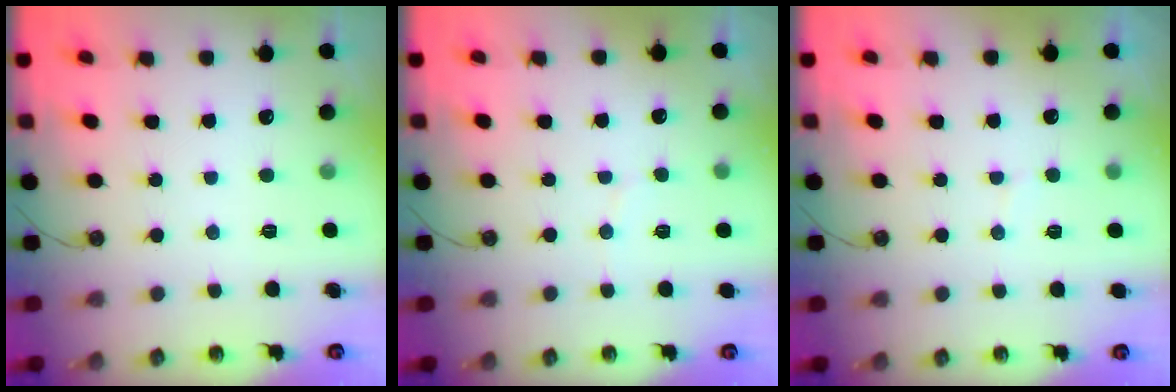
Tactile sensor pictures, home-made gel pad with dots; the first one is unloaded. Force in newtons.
{"total": 3.2, "press": 3.2, "slide": 0.3}
{"total": 2.3, "press": 2.0, "slide": 1.2}